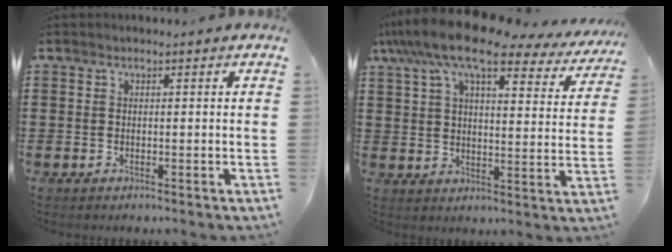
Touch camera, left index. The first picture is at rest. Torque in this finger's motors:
{"motor_torque": [2.14, 0.00, 1.05, 0.21]}